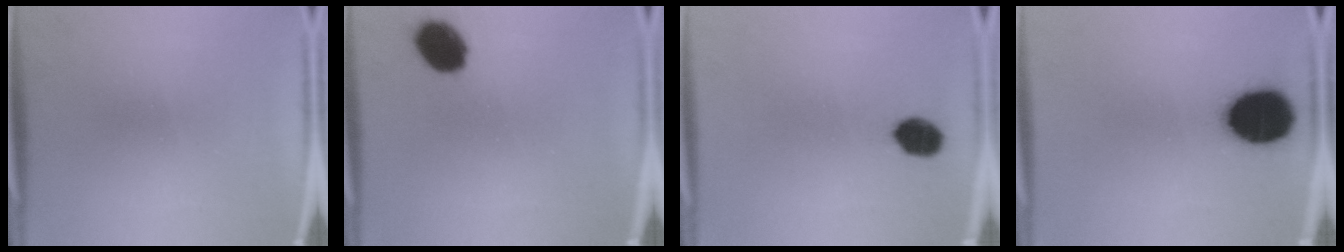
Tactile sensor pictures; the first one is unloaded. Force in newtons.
{"total": 9.1}
{"total": 5.6}
{"total": 16.4}